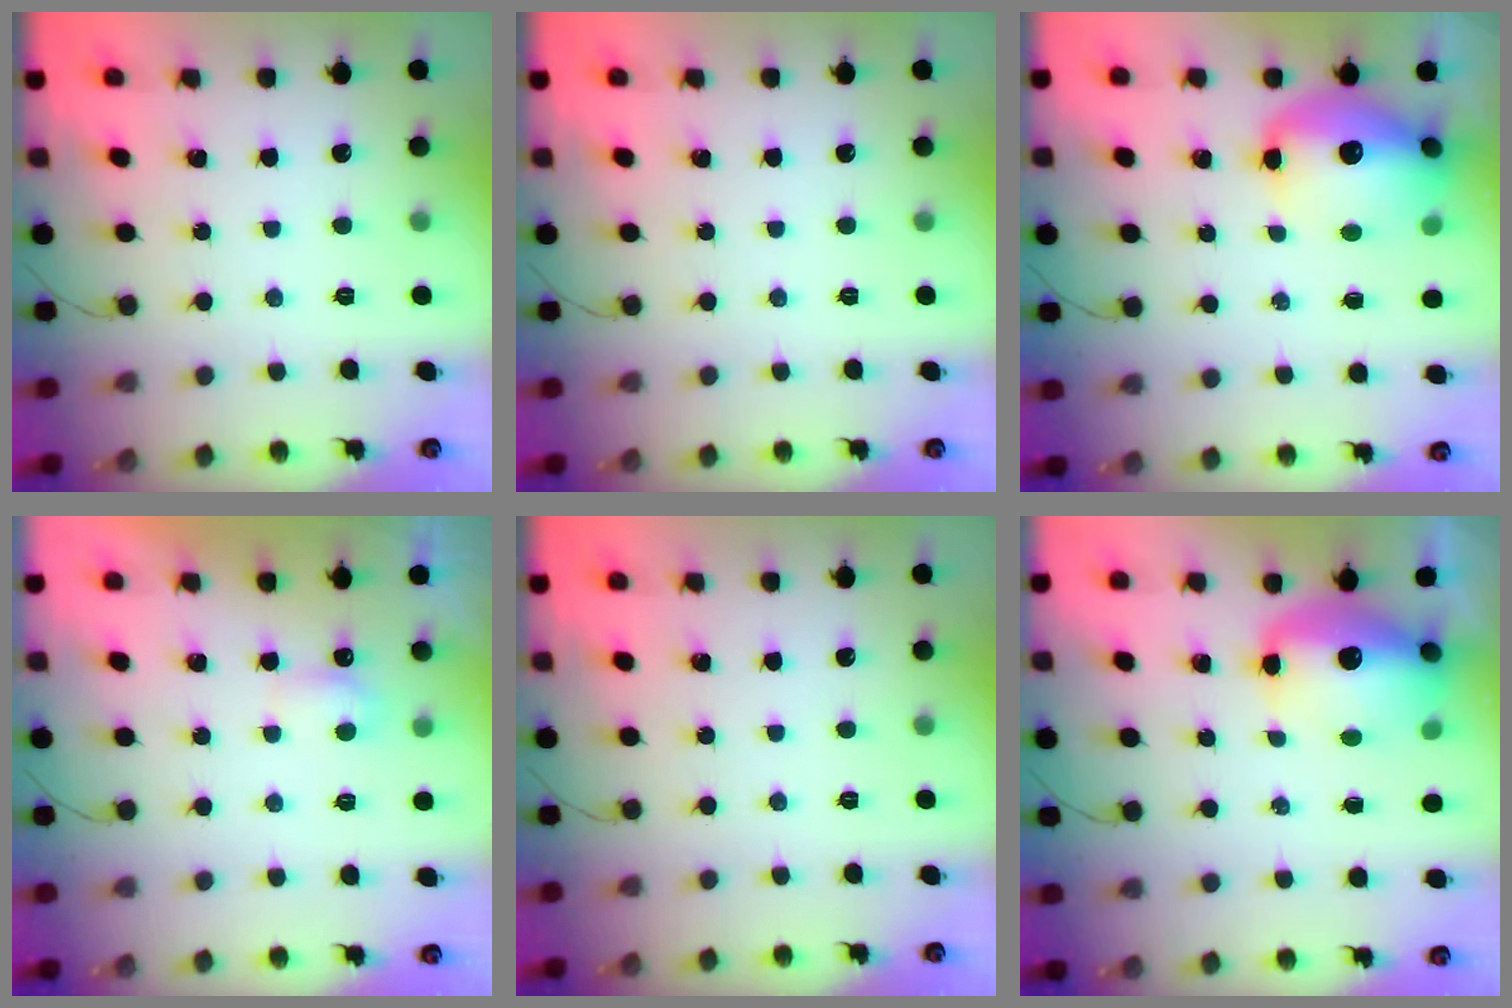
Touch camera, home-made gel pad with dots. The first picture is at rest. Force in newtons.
{"total": 0.0}
{"total": 14.1, "press": 13.7, "slide": 3.3}
{"total": 3.7, "press": 3.5, "slide": 1.3}
{"total": 0.0}
{"total": 13.8, "press": 12.5, "slide": 5.9}